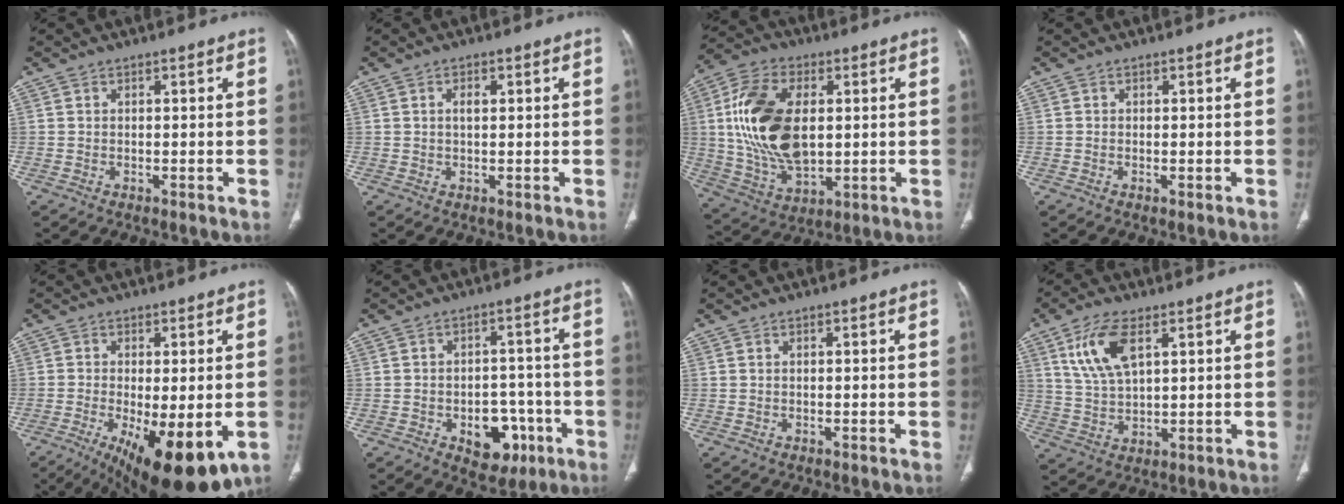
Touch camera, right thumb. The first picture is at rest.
{"total": 2.1, "force": [0.6, 1.0, 1.8], "torque": [-0.033, 0.002, 0.010]}
{"total": 19.6, "force": [2.4, 11.4, 15.8], "torque": [-0.303, -0.006, 0.050]}
{"total": 0.0}
{"total": 16.4, "force": [-6.3, 5.9, 13.9], "torque": [-0.195, -0.023, -0.083]}
{"total": 9.8, "force": [-4.0, 6.6, 6.1], "torque": [-0.043, 0.032, -0.044]}
{"total": 0.0}
{"total": 9.7, "force": [4.3, 4.4, 7.5], "torque": [-0.150, -0.011, 0.091]}